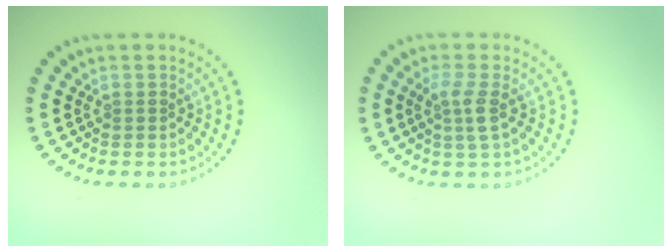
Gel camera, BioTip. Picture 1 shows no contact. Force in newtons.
{"total": 2.0, "press": 1.6, "slide": 1.2}